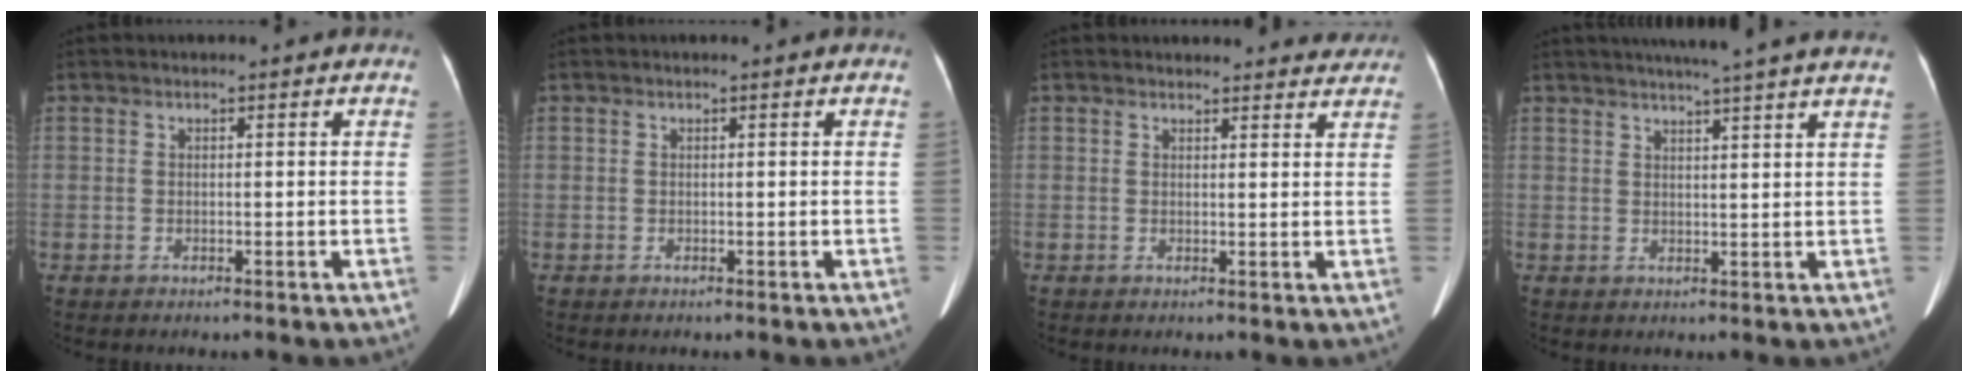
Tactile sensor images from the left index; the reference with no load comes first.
{"total": 0.0}
{"total": 8.9, "force": [8.5, 2.5, 1.1], "torque": [0.017, 0.005, 0.073]}
{"total": 11.8, "force": [10.2, -0.4, 6.0], "torque": [-0.088, 0.017, 0.115]}